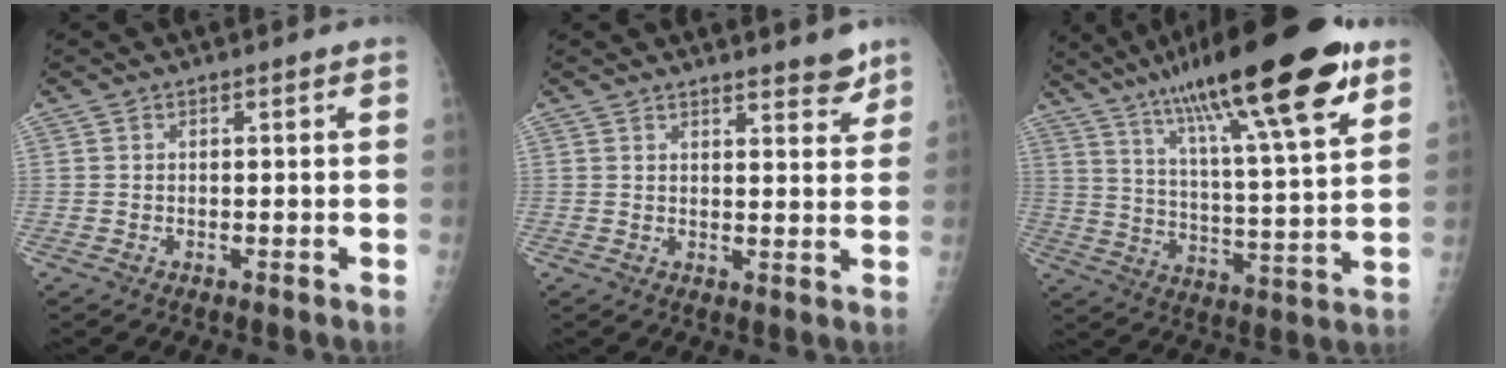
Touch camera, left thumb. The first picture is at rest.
{"total": 4.8, "force": [4.1, 1.2, 2.3], "torque": [-0.014, -0.027, 0.050]}
{"total": 25.9, "force": [15.9, 4.6, 20.0], "torque": [-0.317, -0.039, 0.254]}